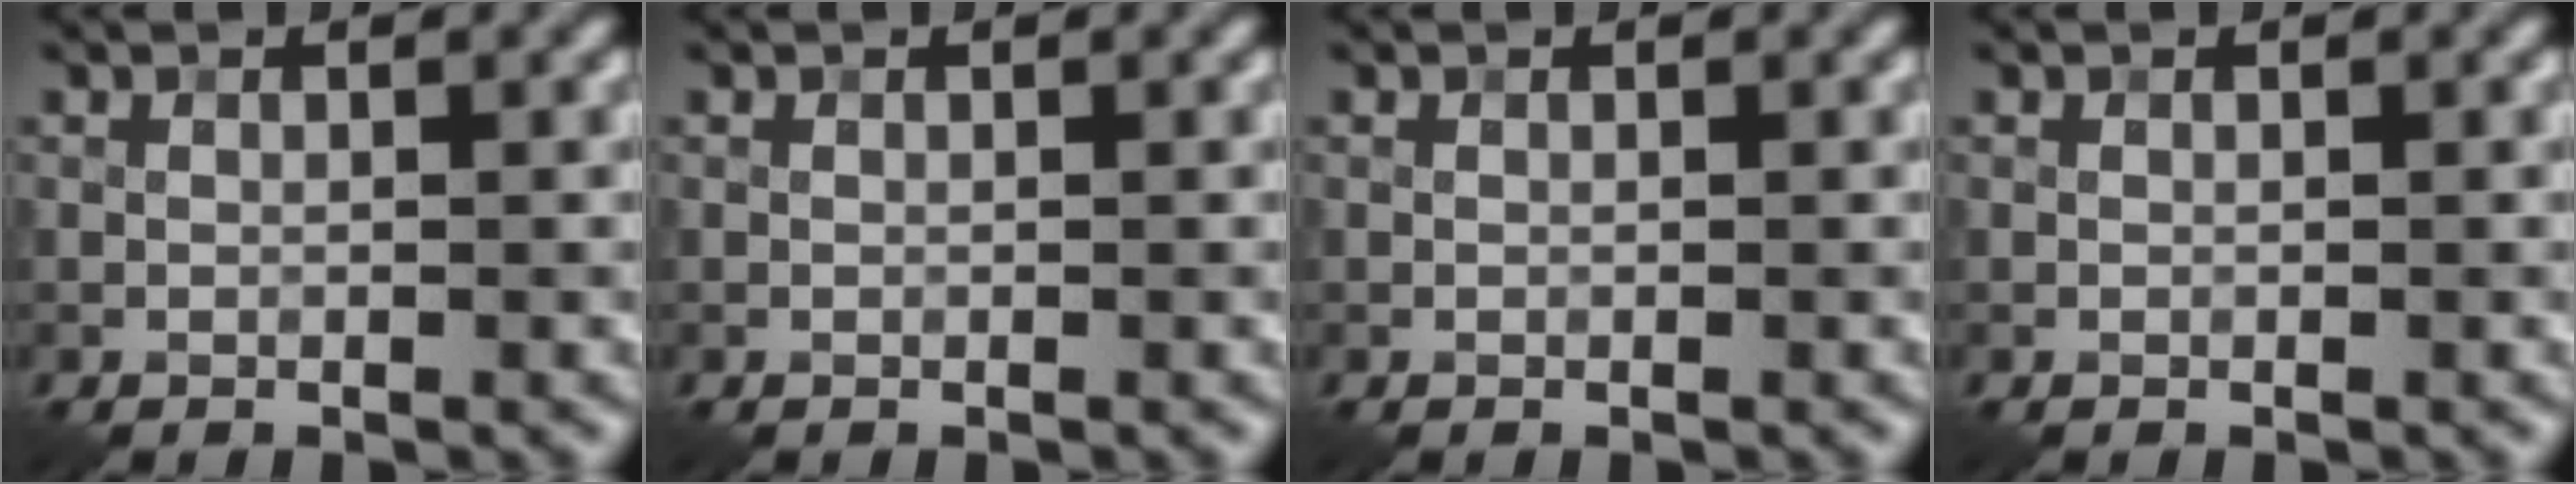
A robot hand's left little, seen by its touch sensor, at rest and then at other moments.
{"total": 0.0}
{"total": 0.0}
{"total": 0.0}